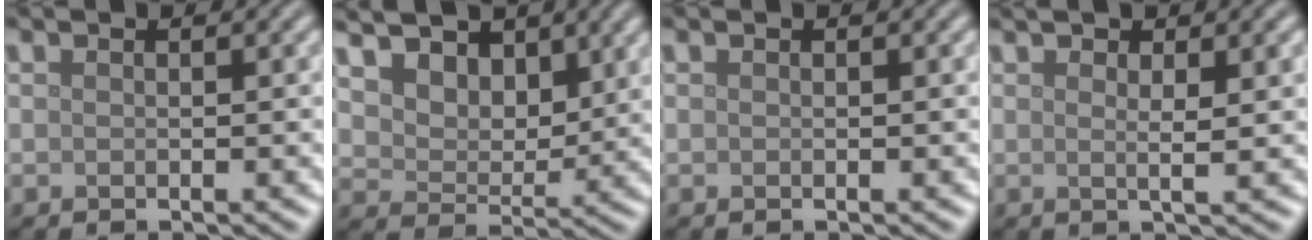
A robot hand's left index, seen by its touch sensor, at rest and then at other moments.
{"total": 10.3, "force": [6.1, 6.7, 4.9], "torque": [-0.113, 0.018, 0.093]}
{"total": 0.0}
{"total": 3.3, "force": [1.2, 0.8, 3.0], "torque": [-0.039, 0.002, 0.012]}